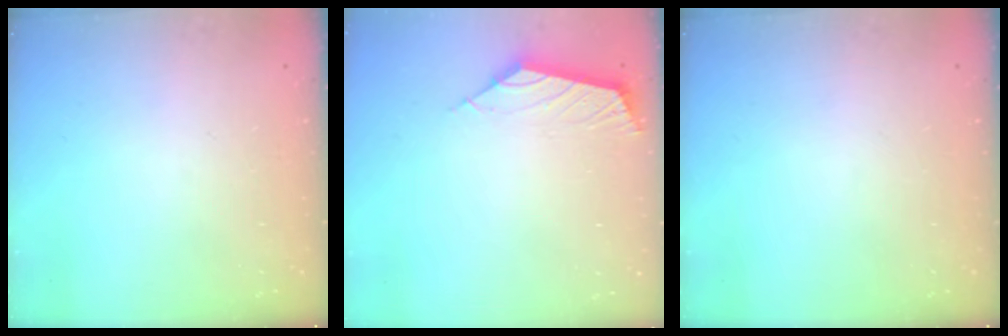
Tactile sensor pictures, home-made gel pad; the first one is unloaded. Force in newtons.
{"total": 2.8, "press": 2.7, "slide": 0.7}
{"total": 0.0}